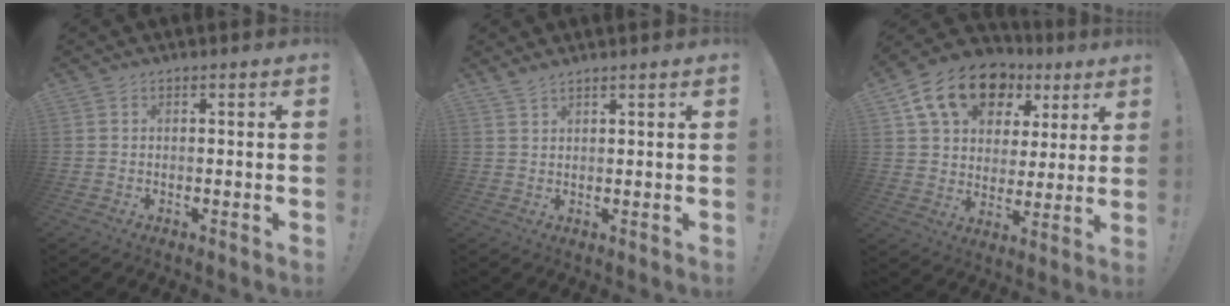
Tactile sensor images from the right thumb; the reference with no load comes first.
{"total": 2.2, "force": [2.0, 0.2, 0.7], "torque": [-0.014, -0.014, 0.037]}
{"total": 17.3, "force": [9.0, 11.6, 9.2], "torque": [-0.149, -0.036, 0.165]}